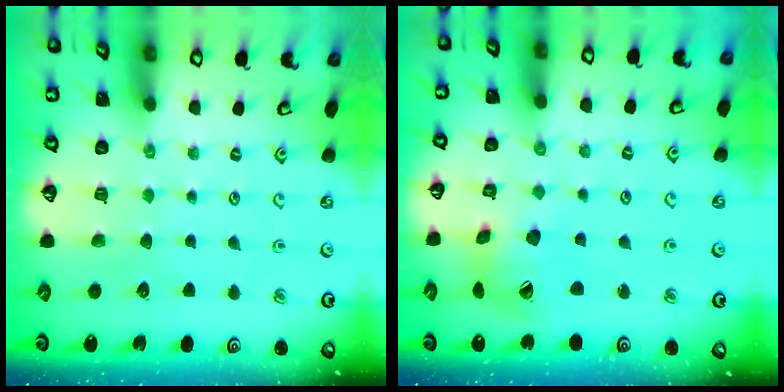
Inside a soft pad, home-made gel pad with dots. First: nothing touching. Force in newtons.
{"total": 10.8, "press": 10.7, "slide": 1.2}